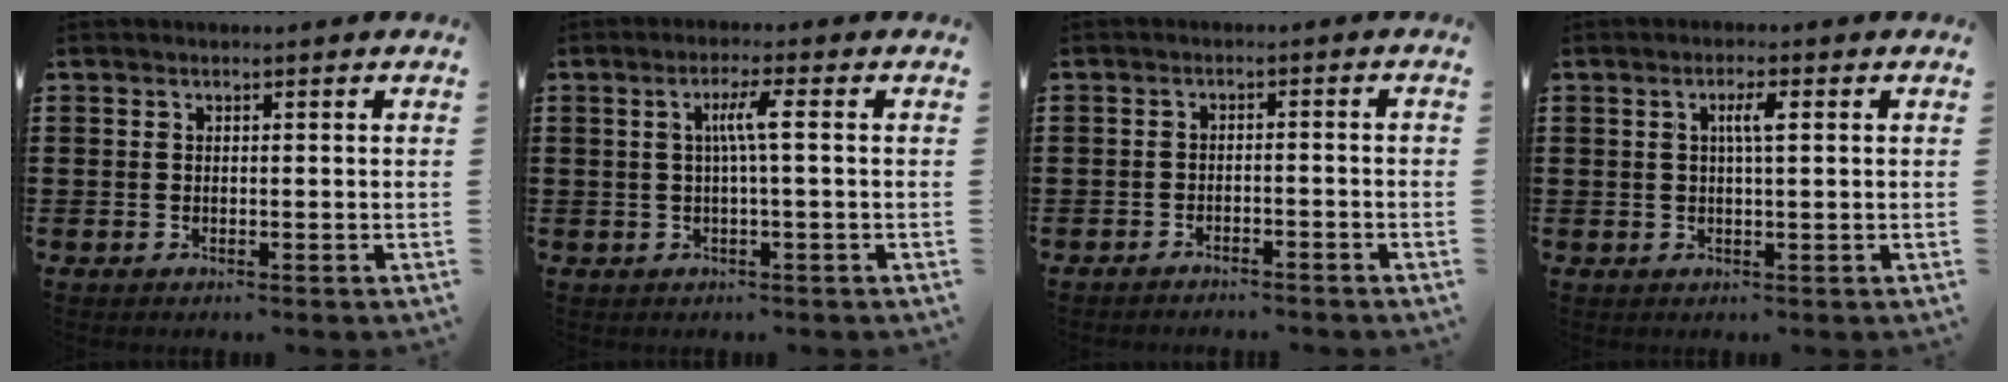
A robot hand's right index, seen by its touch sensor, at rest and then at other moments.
{"total": 4.0, "force": [0.3, -0.1, 3.9], "torque": [-0.075, 0.000, 0.000]}
{"total": 2.0, "force": [-2.0, 0.0, 0.3], "torque": [-0.008, 0.001, -0.043]}
{"total": 2.9, "force": [0.6, 0.5, 2.8], "torque": [-0.055, 0.004, 0.007]}